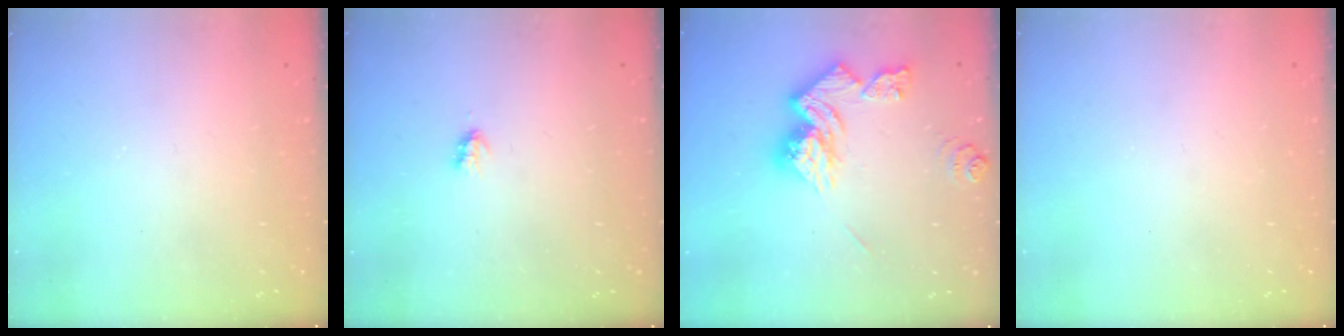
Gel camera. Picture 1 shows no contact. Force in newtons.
{"total": 1.7, "press": 1.7, "slide": 0.3}
{"total": 13.3, "press": 13.3, "slide": 1.3}
{"total": 0.0}